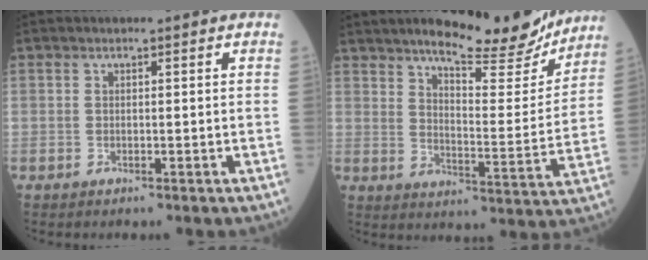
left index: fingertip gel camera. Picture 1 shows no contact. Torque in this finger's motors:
{"motor_torque": [0.99, -1.15, 0.22, 0.00]}